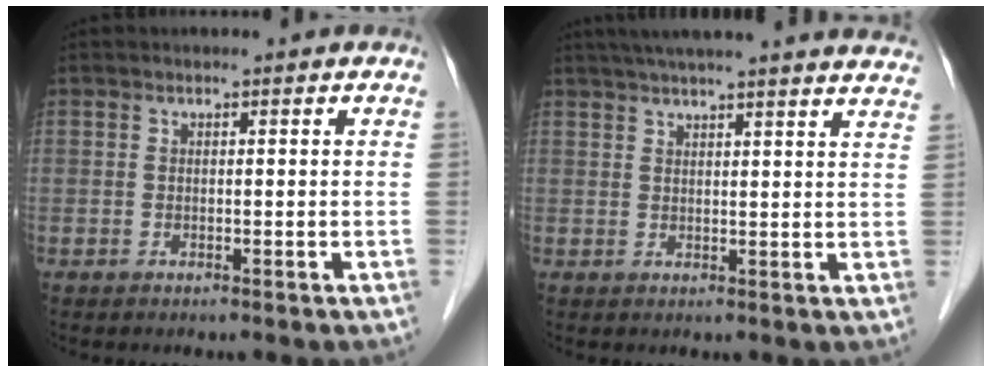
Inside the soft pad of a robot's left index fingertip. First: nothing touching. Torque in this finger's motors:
{"motor_torque": [-0.65, -0.84, 0.48, 0.10]}